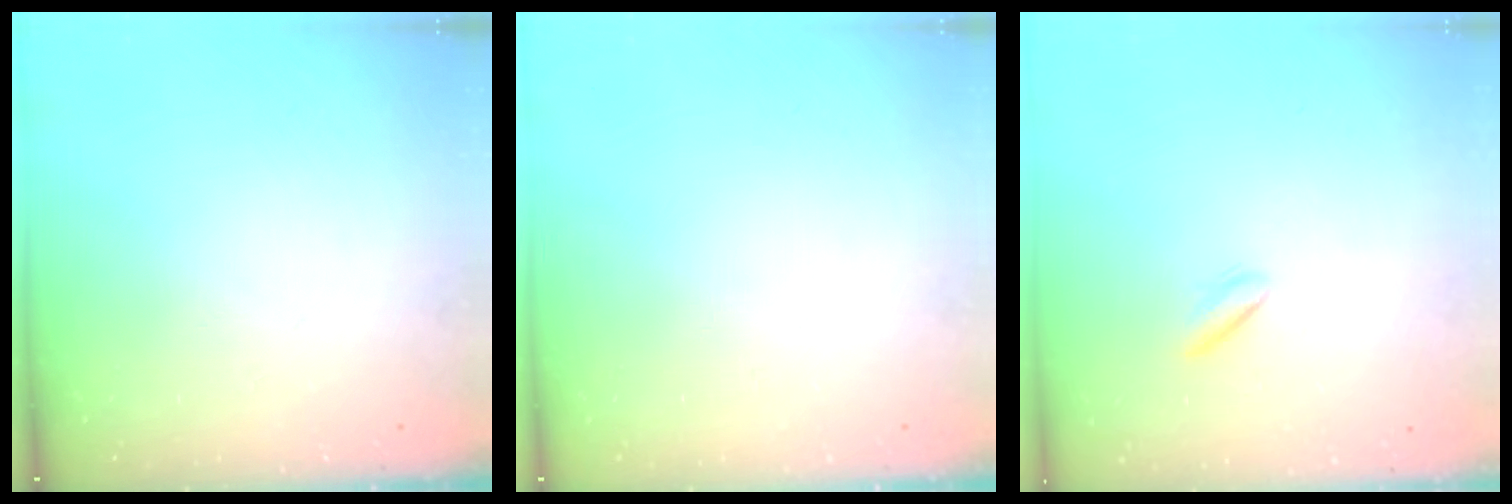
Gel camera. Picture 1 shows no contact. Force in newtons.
{"total": 0.0}
{"total": 1.9, "press": 1.7, "slide": 0.9}